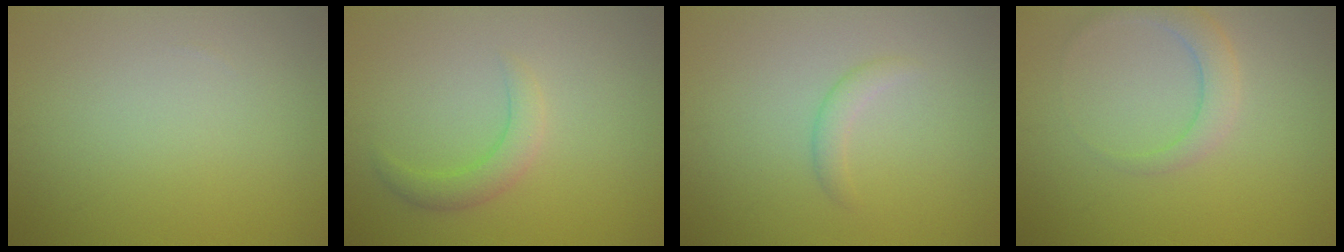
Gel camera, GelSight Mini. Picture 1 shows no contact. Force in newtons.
{"total": 2.3, "press": 2.2, "slide": 0.2}
{"total": 1.4, "press": 1.4, "slide": 0.0}
{"total": 2.5, "press": 2.5, "slide": 0.1}